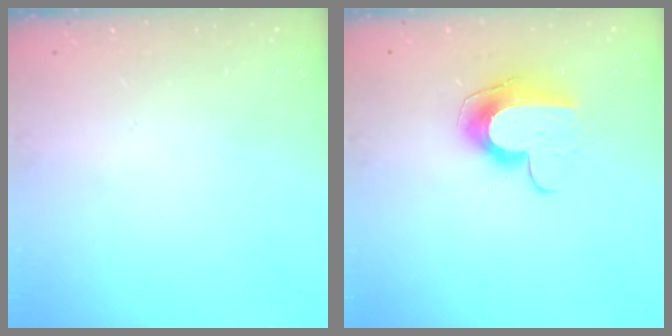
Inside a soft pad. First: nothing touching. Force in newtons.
{"total": 11.5, "press": 11.4, "slide": 0.9}